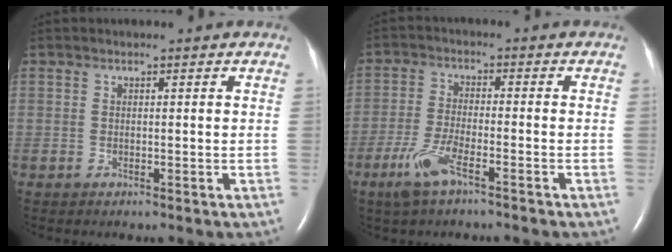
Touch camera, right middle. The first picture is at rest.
{"total": 6.5, "force": [-4.1, 1.2, 4.9], "torque": [-0.116, -0.011, -0.080]}